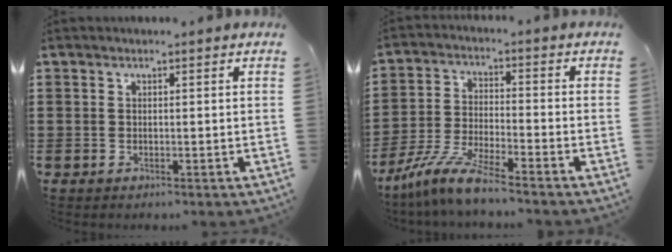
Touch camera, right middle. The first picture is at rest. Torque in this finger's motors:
{"motor_torque": [2.14, 0.00, 0.19, 0.21]}